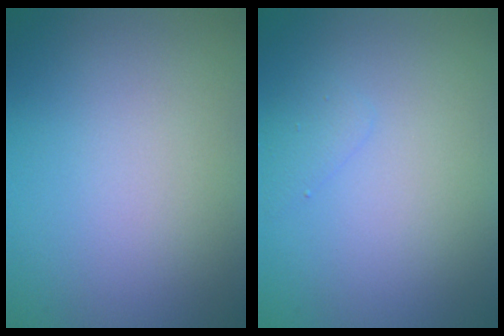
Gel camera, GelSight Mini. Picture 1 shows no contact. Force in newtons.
{"total": 1.0, "press": 1.0, "slide": 0.1}